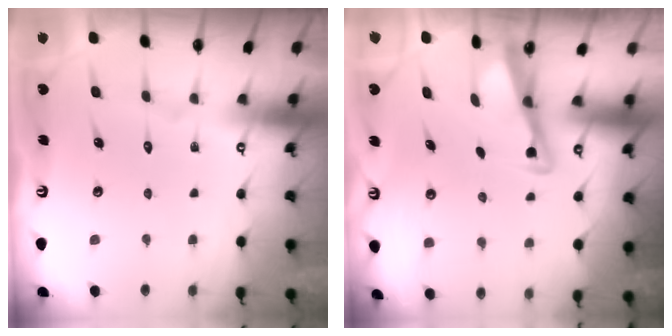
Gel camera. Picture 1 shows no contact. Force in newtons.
{"total": 3.4, "press": 3.4, "slide": 0.3}